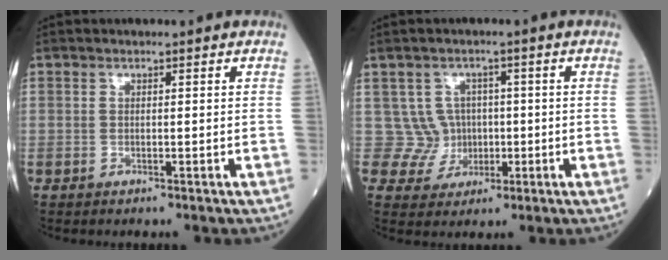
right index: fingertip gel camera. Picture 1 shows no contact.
{"total": 4.7, "force": [0.3, 4.6, -0.2], "torque": [0.017, 0.011, 0.013]}